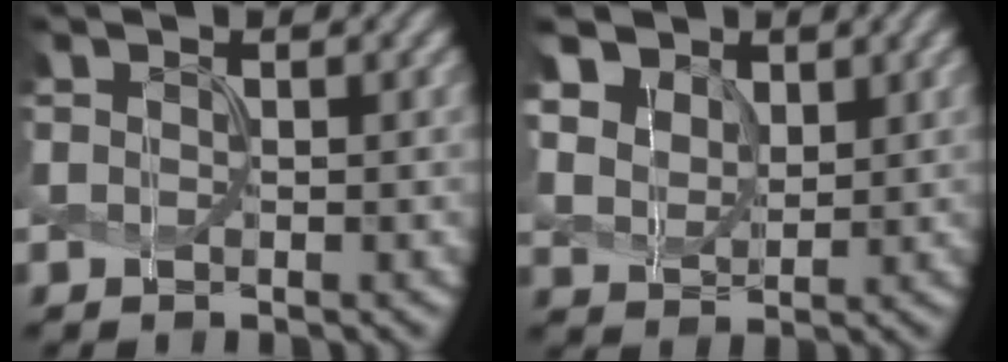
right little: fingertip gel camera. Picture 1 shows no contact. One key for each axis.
{"total": 7.7, "fx": 4.2, "fy": 5.4, "fz": 3.5, "tx": -0.118, "ty": 0.015, "tz": 0.068}